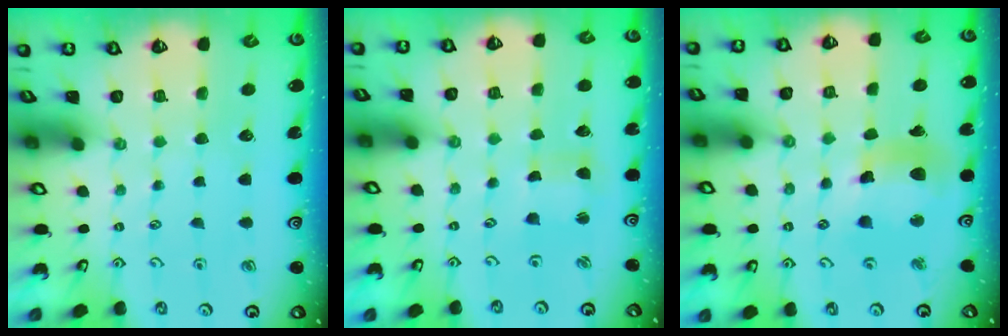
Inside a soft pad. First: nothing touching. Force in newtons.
{"total": 2.7, "press": 2.7, "slide": 0.3}
{"total": 12.7, "press": 12.6, "slide": 1.9}